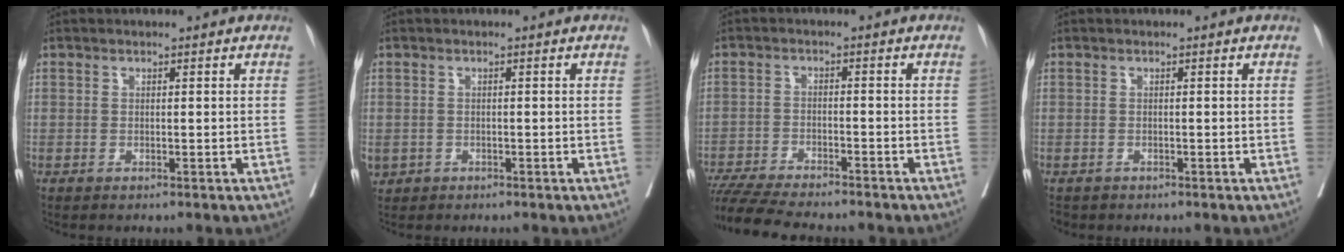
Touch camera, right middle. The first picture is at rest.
{"total": 2.4, "force": [-1.1, 2.0, 0.7], "torque": [-0.018, -0.001, -0.013]}
{"total": 12.6, "force": [-11.3, 1.3, 5.5], "torque": [-0.083, -0.015, -0.176]}
{"total": 1.8, "force": [-1.4, 1.1, 0.2], "torque": [-0.008, -0.001, -0.024]}